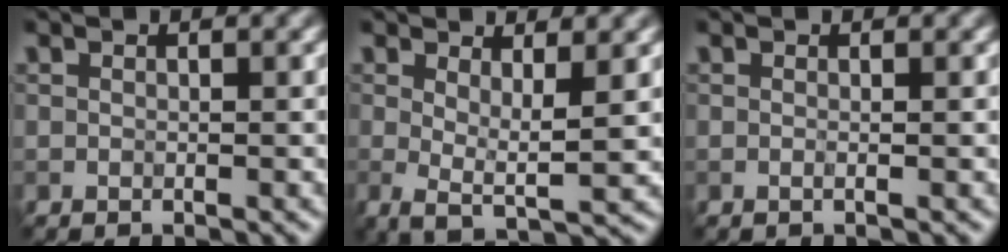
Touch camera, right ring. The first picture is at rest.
{"total": 3.6, "force": [0.8, 1.0, 3.3], "torque": [-0.055, -0.012, 0.012]}
{"total": 0.6, "force": [-0.1, 0.2, 0.6], "torque": [-0.008, -0.005, -0.005]}